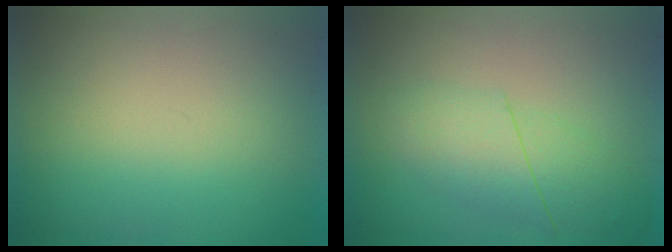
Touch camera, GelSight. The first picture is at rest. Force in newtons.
{"total": 2.4}